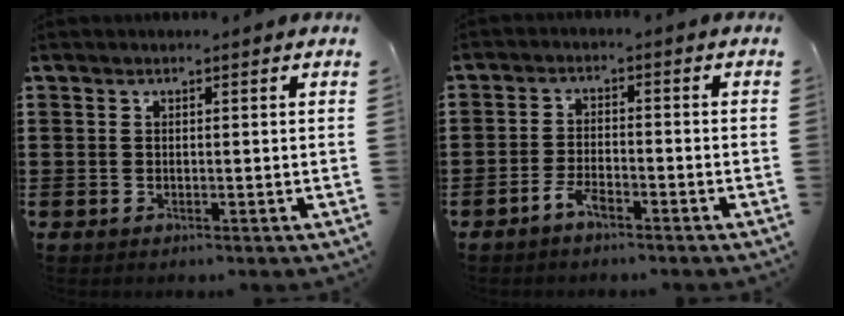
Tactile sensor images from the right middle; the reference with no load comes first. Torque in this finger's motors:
{"motor_torque": [-0.02, 0.05, -0.07, -0.03]}